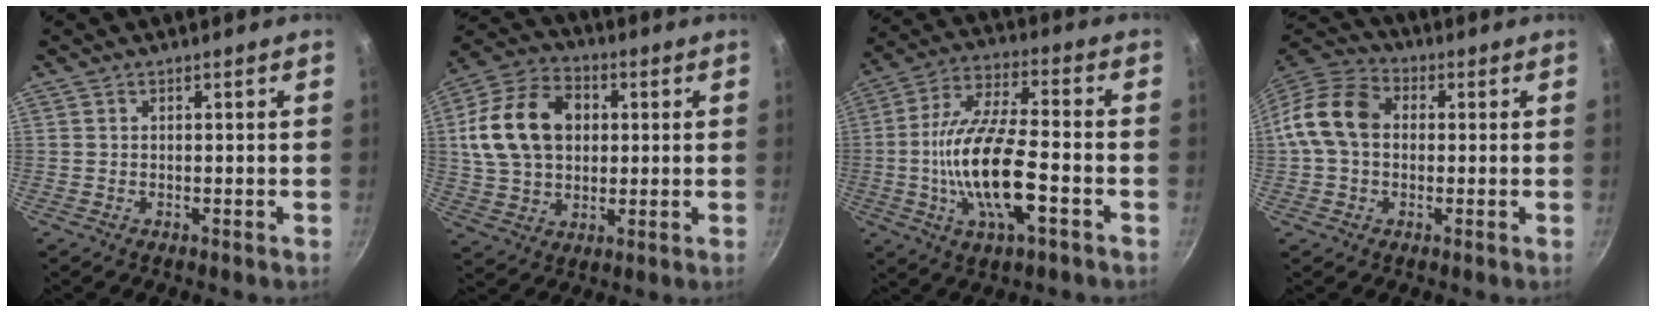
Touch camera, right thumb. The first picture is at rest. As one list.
[{"total": 17.4, "force": [3.0, 12.7, 11.5], "torque": [-0.191, 0.017, 0.048]}, {"total": 17.0, "force": [-4.5, 5.8, 15.4], "torque": [-0.292, 0.024, -0.092]}, {"total": 12.0, "force": [0.6, 9.0, 8.0], "torque": [-0.129, 0.029, -0.007]}]